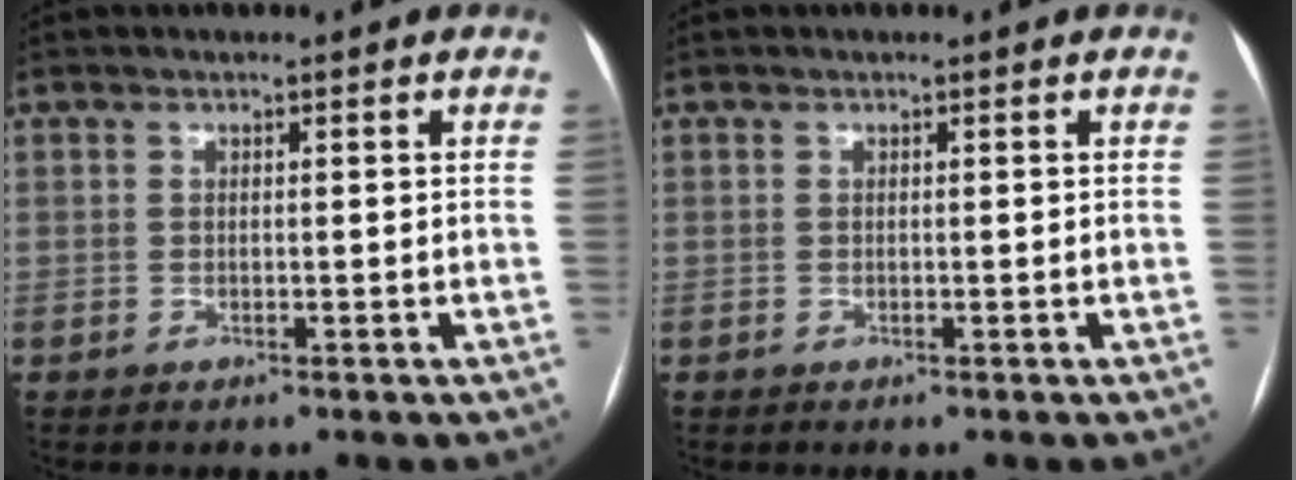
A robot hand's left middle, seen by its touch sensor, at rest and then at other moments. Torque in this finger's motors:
{"motor_torque": [-0.04, -0.06, 0.00, 0.00]}